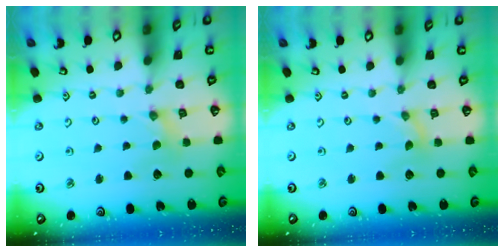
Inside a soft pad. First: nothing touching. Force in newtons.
{"total": 0.0}